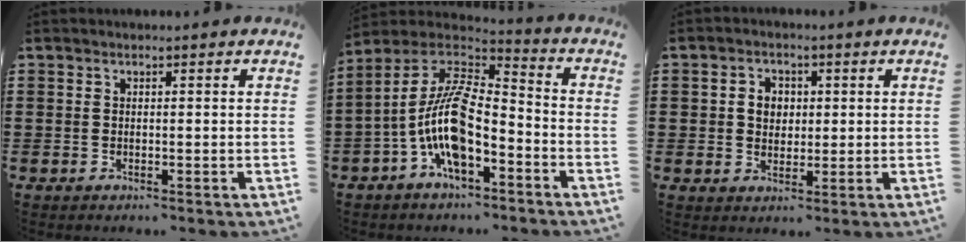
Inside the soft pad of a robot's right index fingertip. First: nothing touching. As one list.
[{"total": 12.1, "force": [-3.8, 4.6, 10.5], "torque": [-0.259, -0.026, -0.090]}, {"total": 3.3, "force": [0.4, 2.8, 1.7], "torque": [-0.043, 0.013, 0.003]}]